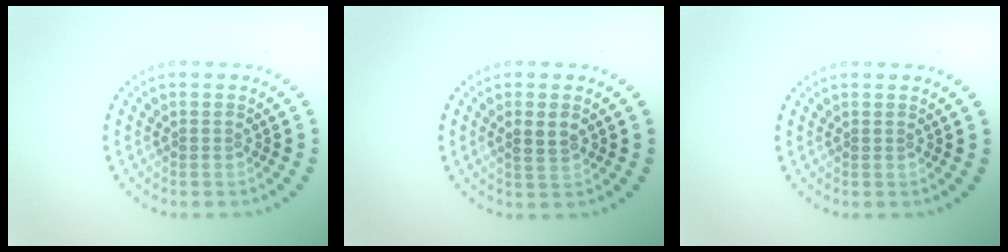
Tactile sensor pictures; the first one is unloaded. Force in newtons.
{"total": 1.8, "press": 1.8, "slide": 0.4}
{"total": 0.0}